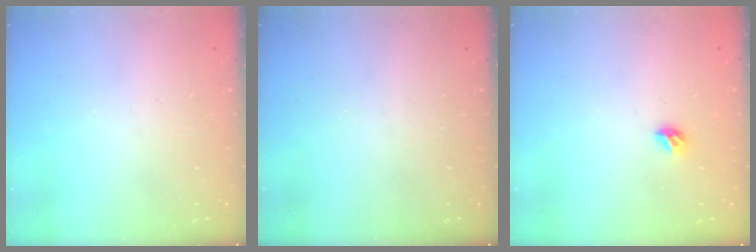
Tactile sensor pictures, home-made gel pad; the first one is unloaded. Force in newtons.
{"total": 0.0}
{"total": 3.3, "press": 3.2, "slide": 0.8}